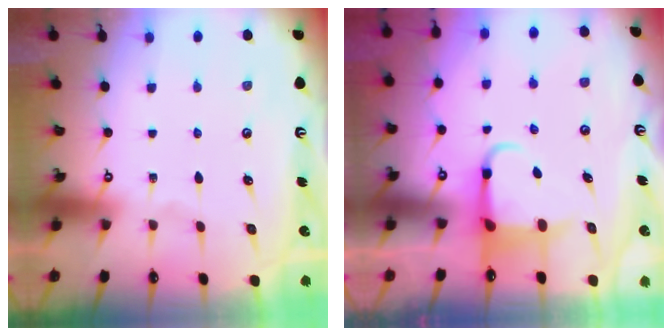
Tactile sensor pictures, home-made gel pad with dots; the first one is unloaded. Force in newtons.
{"total": 4.5, "press": 4.5, "slide": 0.3}